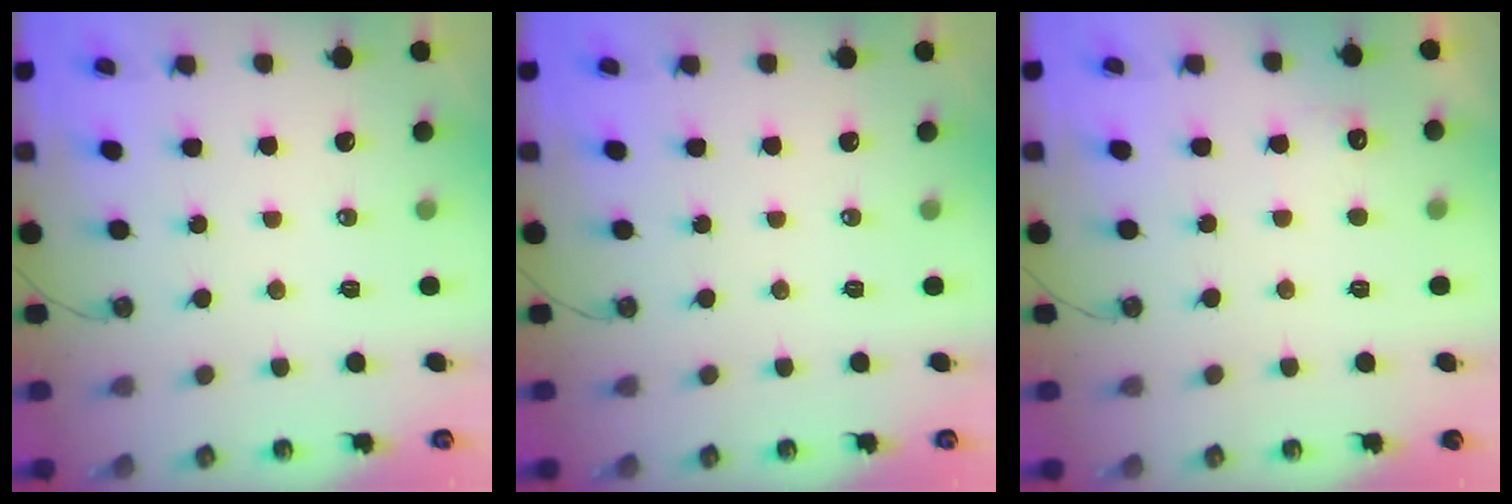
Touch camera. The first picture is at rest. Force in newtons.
{"total": 0.0}
{"total": 5.5, "press": 5.3, "slide": 1.4}